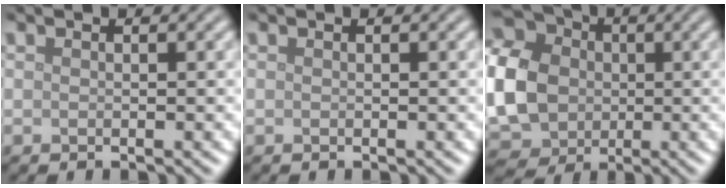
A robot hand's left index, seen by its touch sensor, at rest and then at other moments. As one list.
[{"total": 0.0}, {"total": 12.2, "force": [-0.2, 10.2, 6.8], "torque": [-0.177, -0.005, -0.021]}]